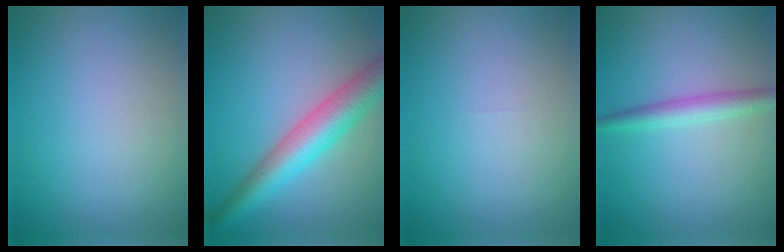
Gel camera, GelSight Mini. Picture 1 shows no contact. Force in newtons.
{"total": 6.4, "press": 6.4, "slide": 0.1}
{"total": 0.0}
{"total": 2.5, "press": 2.5, "slide": 0.1}